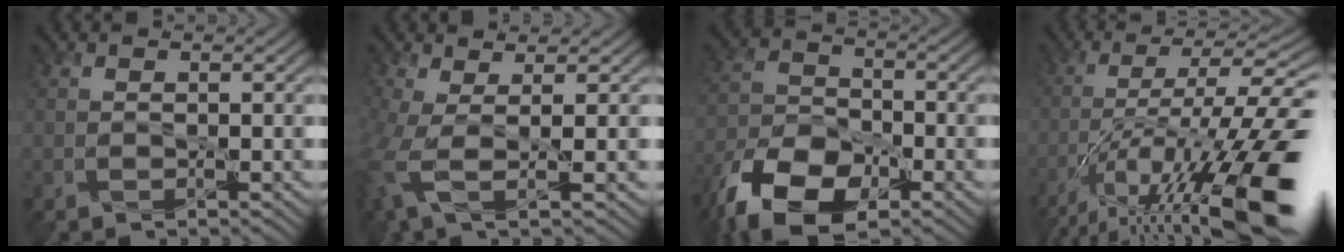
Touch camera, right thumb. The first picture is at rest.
{"total": 6.1, "force": [-0.2, 2.0, 5.8], "torque": [-0.132, -0.011, -0.008]}
{"total": 12.6, "force": [-7.9, 6.2, 7.6], "torque": [-0.161, -0.016, -0.156]}
{"total": 18.6, "force": [-9.2, 5.1, 15.3], "torque": [-0.248, -0.008, -0.160]}